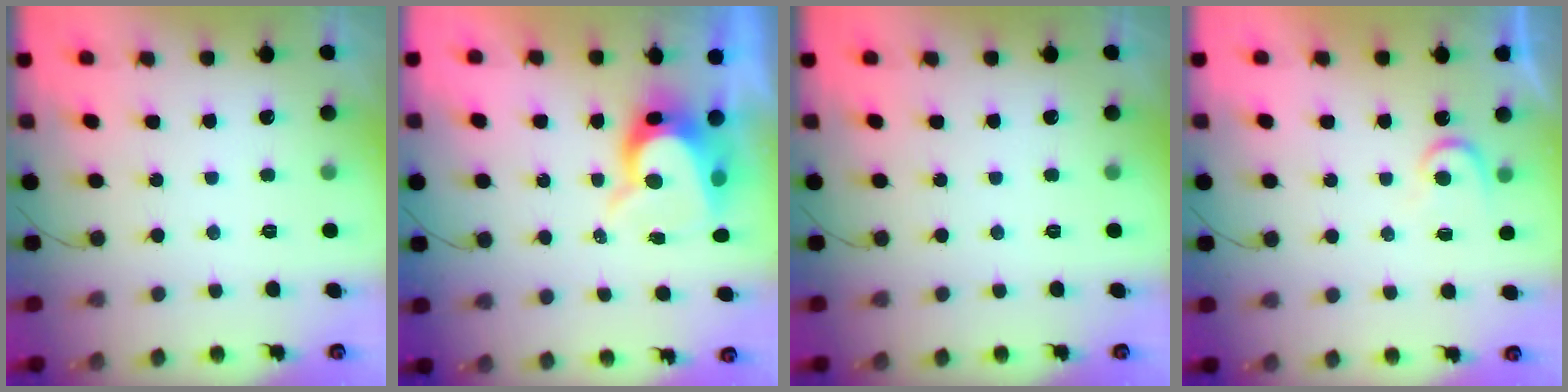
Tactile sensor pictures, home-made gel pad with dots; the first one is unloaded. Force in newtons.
{"total": 9.5, "press": 9.5, "slide": 0.7}
{"total": 0.0}
{"total": 5.4, "press": 5.4, "slide": 0.5}